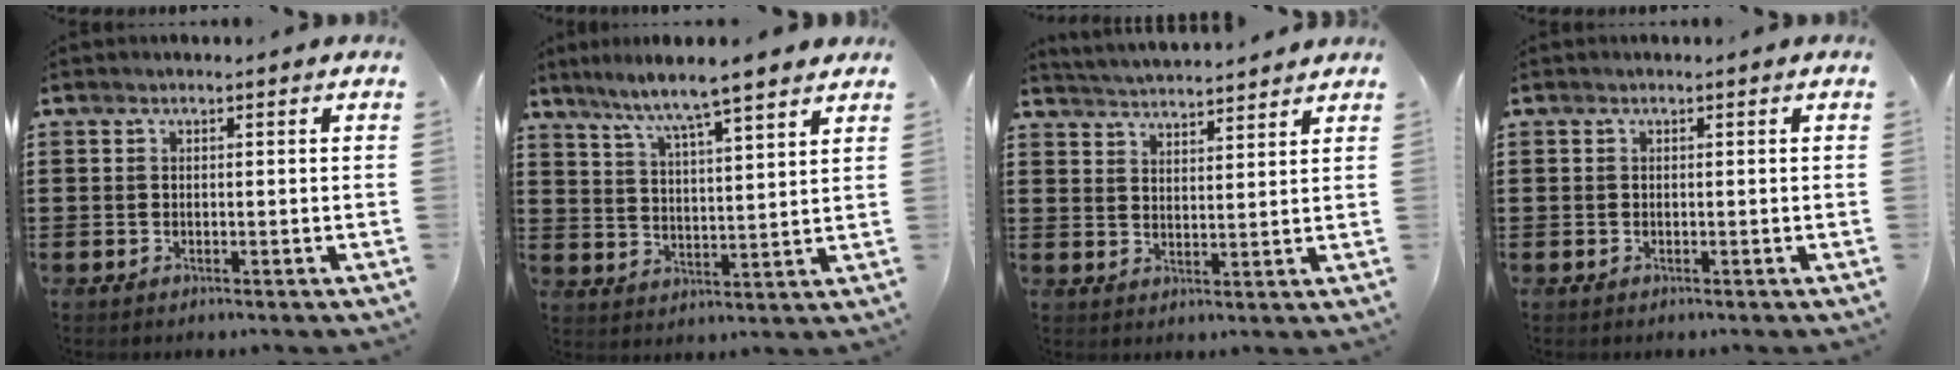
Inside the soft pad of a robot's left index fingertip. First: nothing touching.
{"total": 6.0, "force": [5.4, -0.5, 2.6], "torque": [-0.076, -0.035, 0.087]}
{"total": 3.5, "force": [3.4, -0.5, -0.1], "torque": [-0.010, -0.019, 0.059]}
{"total": 0.0}